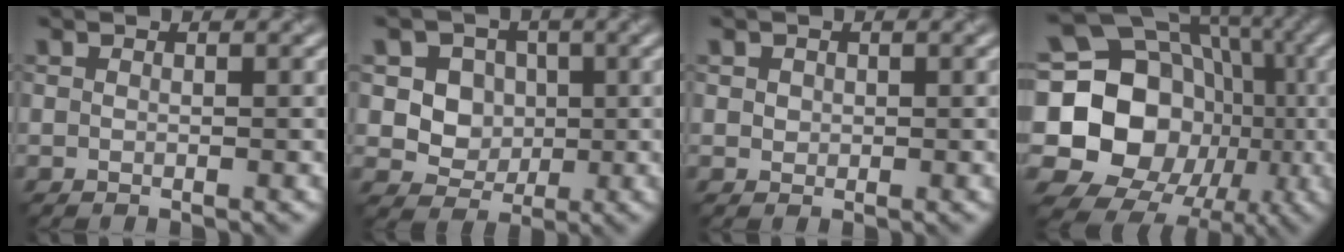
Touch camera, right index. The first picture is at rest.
{"total": 5.1, "force": [0.9, 4.5, 2.2], "torque": [-0.035, -0.004, 0.016]}
{"total": 0.8, "force": [0.2, 0.7, 0.2], "torque": [-0.004, -0.005, 0.006]}
{"total": 19.8, "force": [-1.3, 16.9, 10.3], "torque": [-0.161, 0.001, -0.052]}